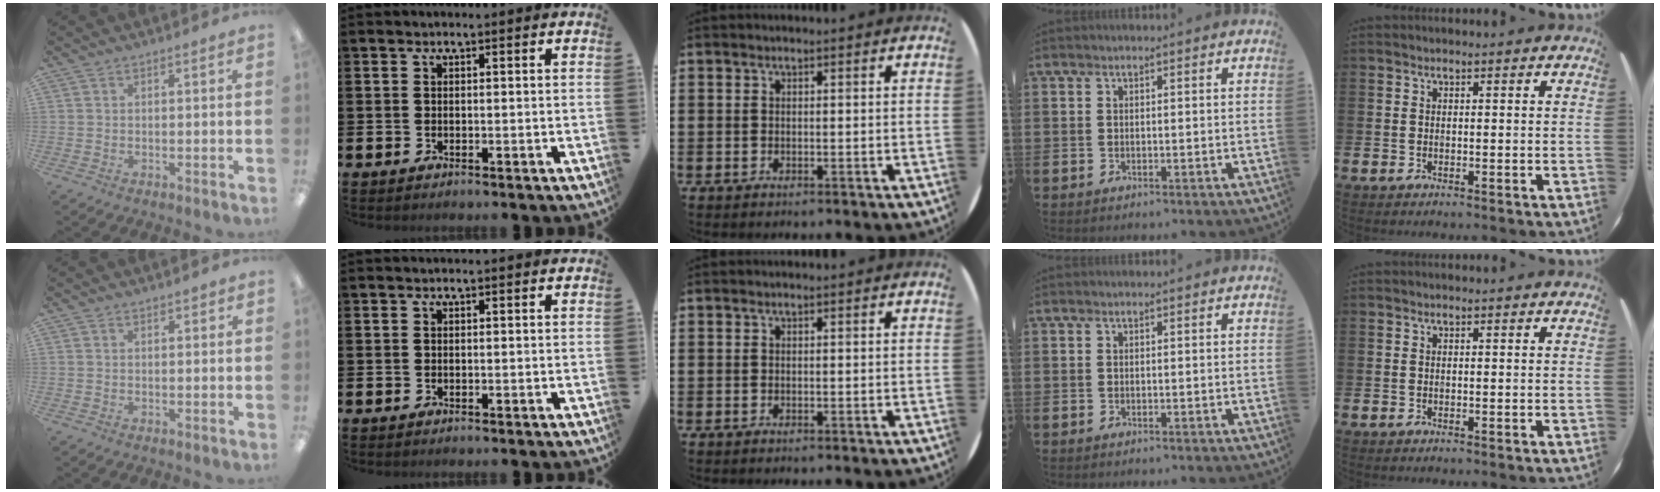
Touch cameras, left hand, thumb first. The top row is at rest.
{"thumb": {"total": 0.7, "force": [0.5, 0.4, 0.2], "torque": [0.005, -0.003, 0.009]}}